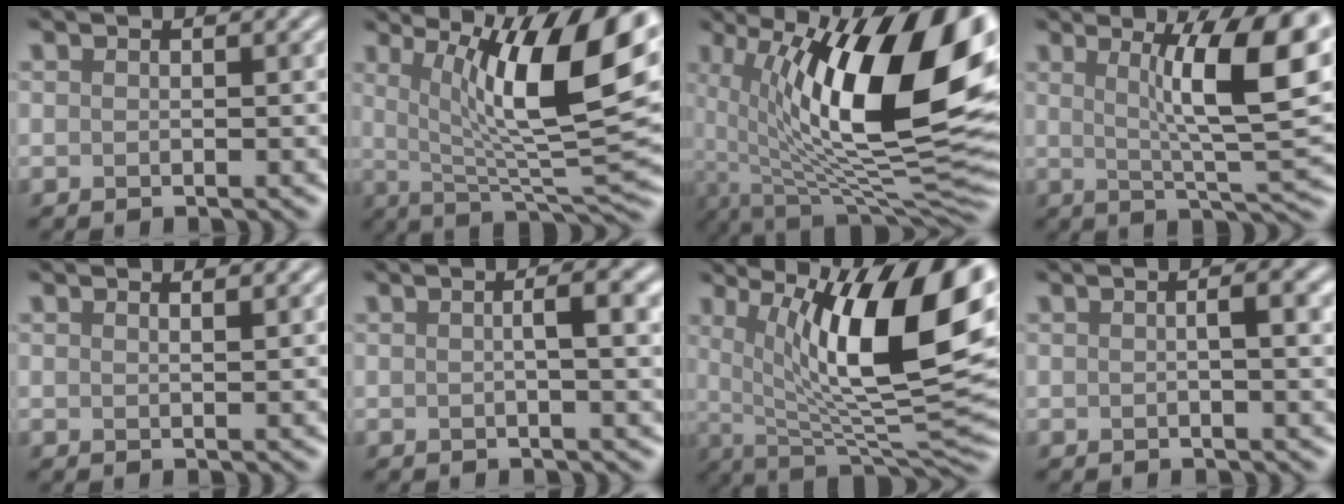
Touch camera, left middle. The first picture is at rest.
{"total": 12.6, "force": [3.7, 3.2, 11.6], "torque": [-0.169, -0.001, 0.062]}
{"total": 16.8, "force": [3.0, 6.6, 15.2], "torque": [-0.245, 0.000, 0.043]}
{"total": 10.1, "force": [2.6, 2.0, 9.6], "torque": [-0.134, 0.004, 0.042]}
{"total": 1.3, "force": [1.0, 0.4, 0.6], "torque": [-0.006, 0.002, 0.005]}
{"total": 3.5, "force": [0.4, 1.0, 3.3], "torque": [-0.043, 0.009, -0.003]}
{"total": 14.1, "force": [3.9, 4.2, 12.8], "torque": [-0.181, -0.007, 0.065]}
{"total": 2.8, "force": [0.3, 0.7, 2.6], "torque": [-0.037, 0.007, 0.000]}